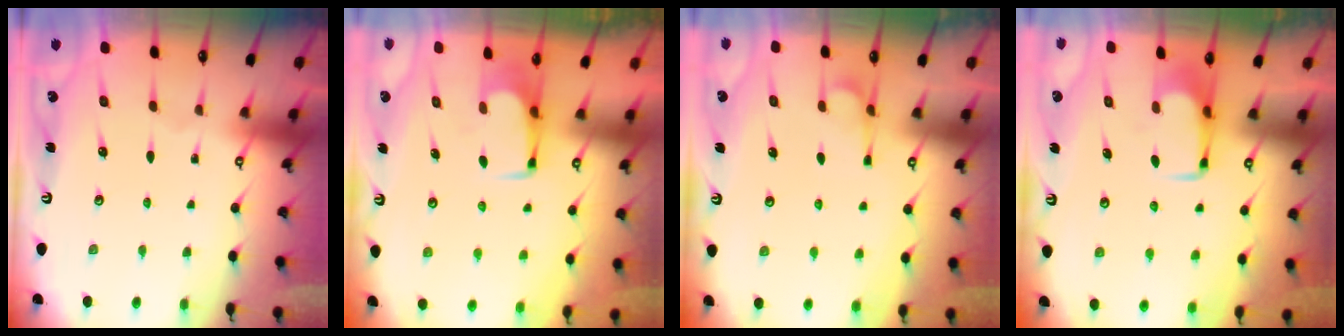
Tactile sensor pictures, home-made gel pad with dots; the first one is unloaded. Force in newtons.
{"total": 4.0, "press": 3.9, "slide": 0.3}
{"total": 1.9, "press": 1.4, "slide": 1.2}
{"total": 1.5, "press": 1.5, "slide": 0.4}